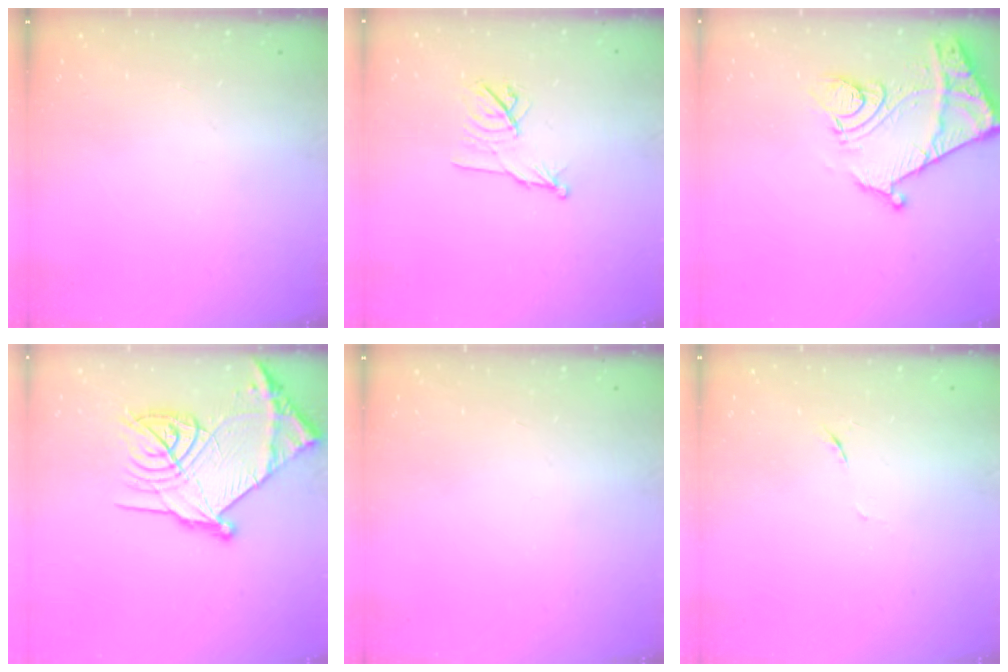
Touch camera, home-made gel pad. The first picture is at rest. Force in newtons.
{"total": 10.0, "press": 9.9, "slide": 0.9}
{"total": 14.3, "press": 14.3, "slide": 1.4}
{"total": 23.6, "press": 23.5, "slide": 2.1}
{"total": 0.0}
{"total": 4.3, "press": 4.1, "slide": 1.2}